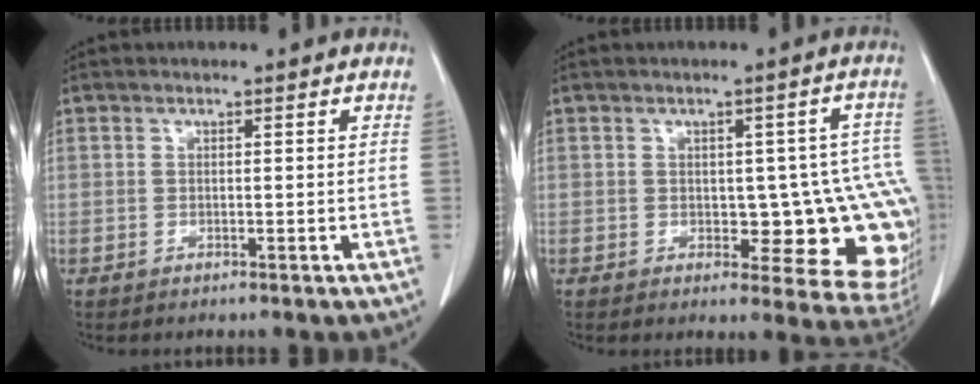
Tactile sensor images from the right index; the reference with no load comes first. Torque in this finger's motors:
{"motor_torque": [0.26, 0.09, 0.18, 0.04]}